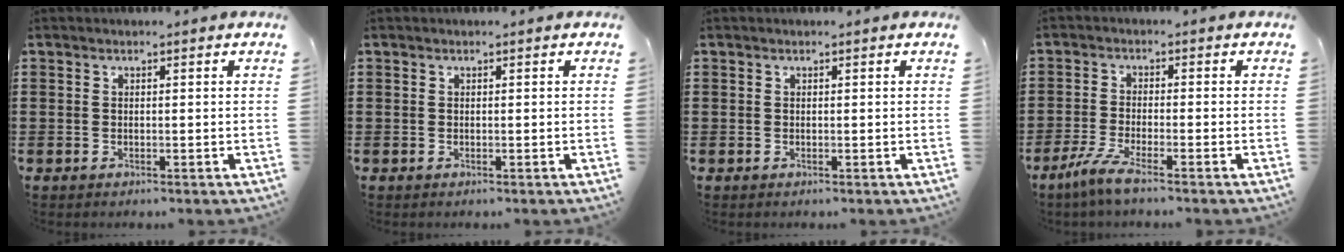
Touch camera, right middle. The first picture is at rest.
{"total": 0.0}
{"total": 0.0}
{"total": 4.4, "force": [-3.0, 0.0, 3.2], "torque": [-0.088, -0.019, -0.064]}